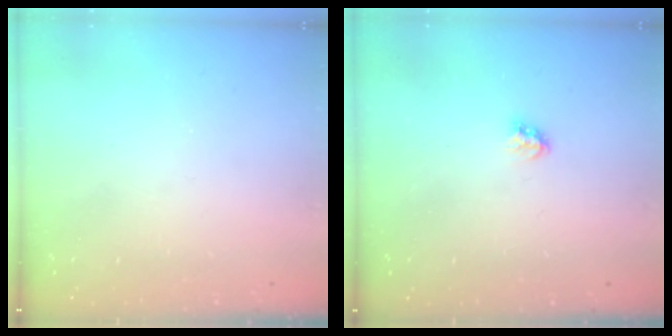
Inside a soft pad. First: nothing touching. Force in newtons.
{"total": 2.8, "press": 2.8, "slide": 0.5}